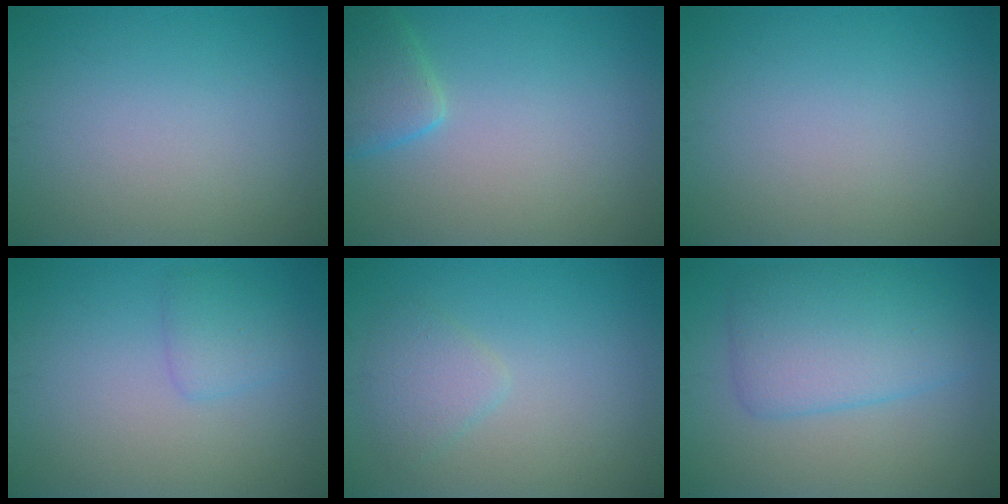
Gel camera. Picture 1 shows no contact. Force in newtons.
{"total": 2.9, "press": 2.9, "slide": 0.1}
{"total": 0.0}
{"total": 1.8, "press": 1.8, "slide": 0.1}
{"total": 2.0, "press": 2.0, "slide": 0.2}
{"total": 5.7, "press": 5.6, "slide": 0.2}